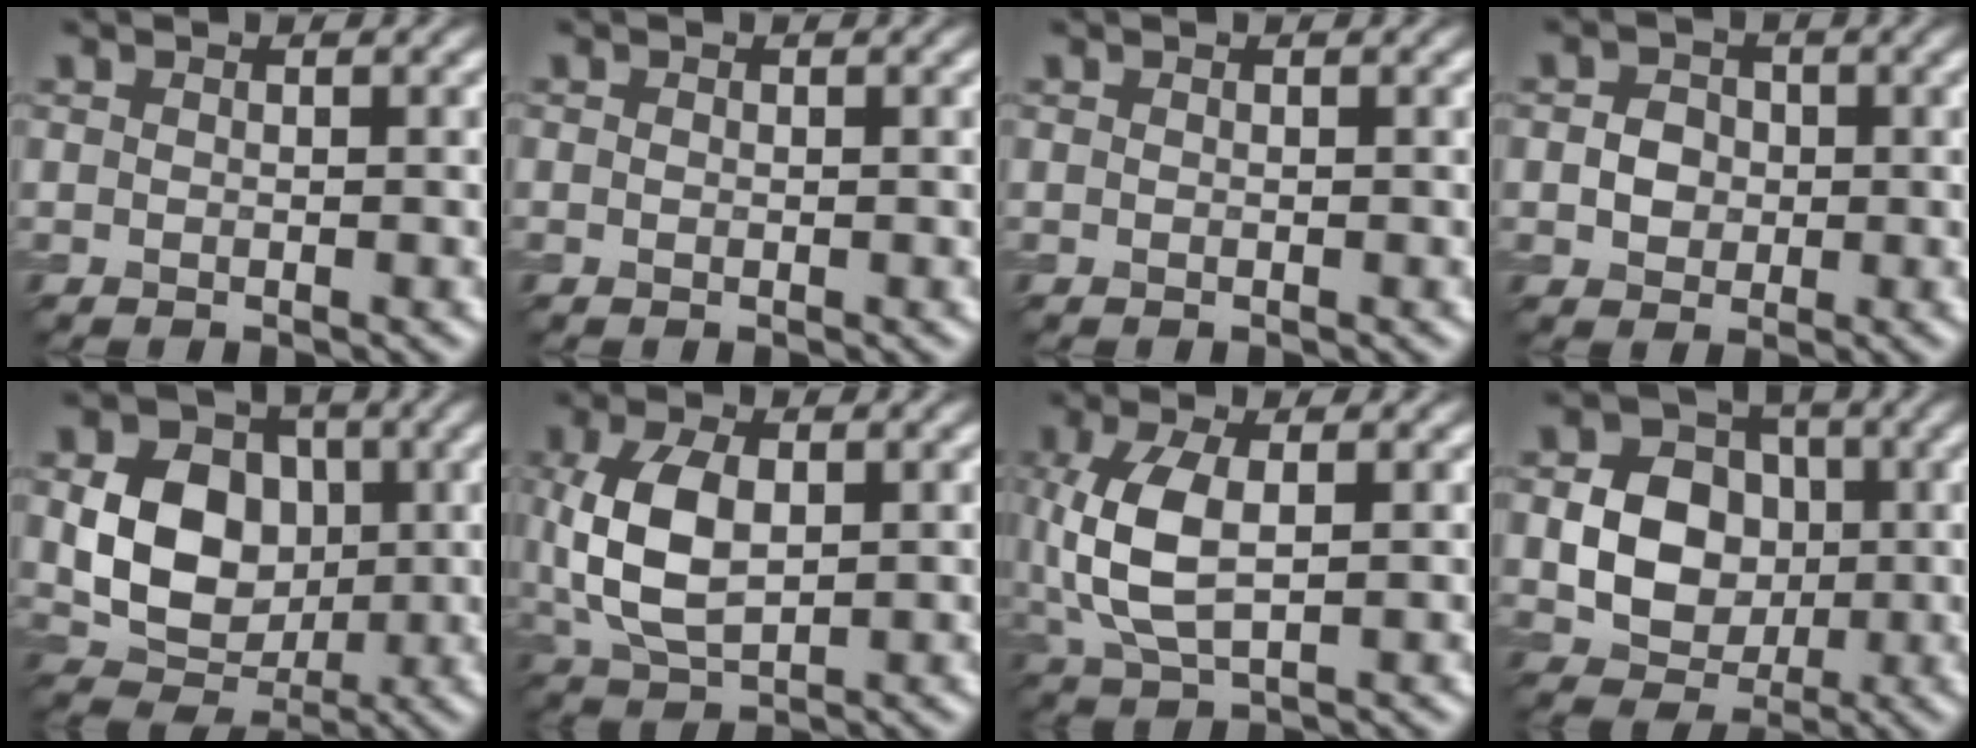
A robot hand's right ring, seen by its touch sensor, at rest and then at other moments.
{"total": 0.0}
{"total": 0.0}
{"total": 2.3, "force": [-0.1, 2.1, 1.0], "torque": [-0.018, -0.005, -0.005]}
{"total": 7.3, "force": [0.4, 5.7, 4.5], "torque": [-0.082, -0.006, 0.004]}
{"total": 6.1, "force": [0.6, 3.4, 5.0], "torque": [-0.116, 0.001, 0.014]}
{"total": 5.8, "force": [0.6, 2.8, 5.0], "torque": [-0.128, -0.001, 0.012]}
{"total": 5.9, "force": [-0.2, 4.9, 3.2], "torque": [-0.049, -0.001, -0.014]}